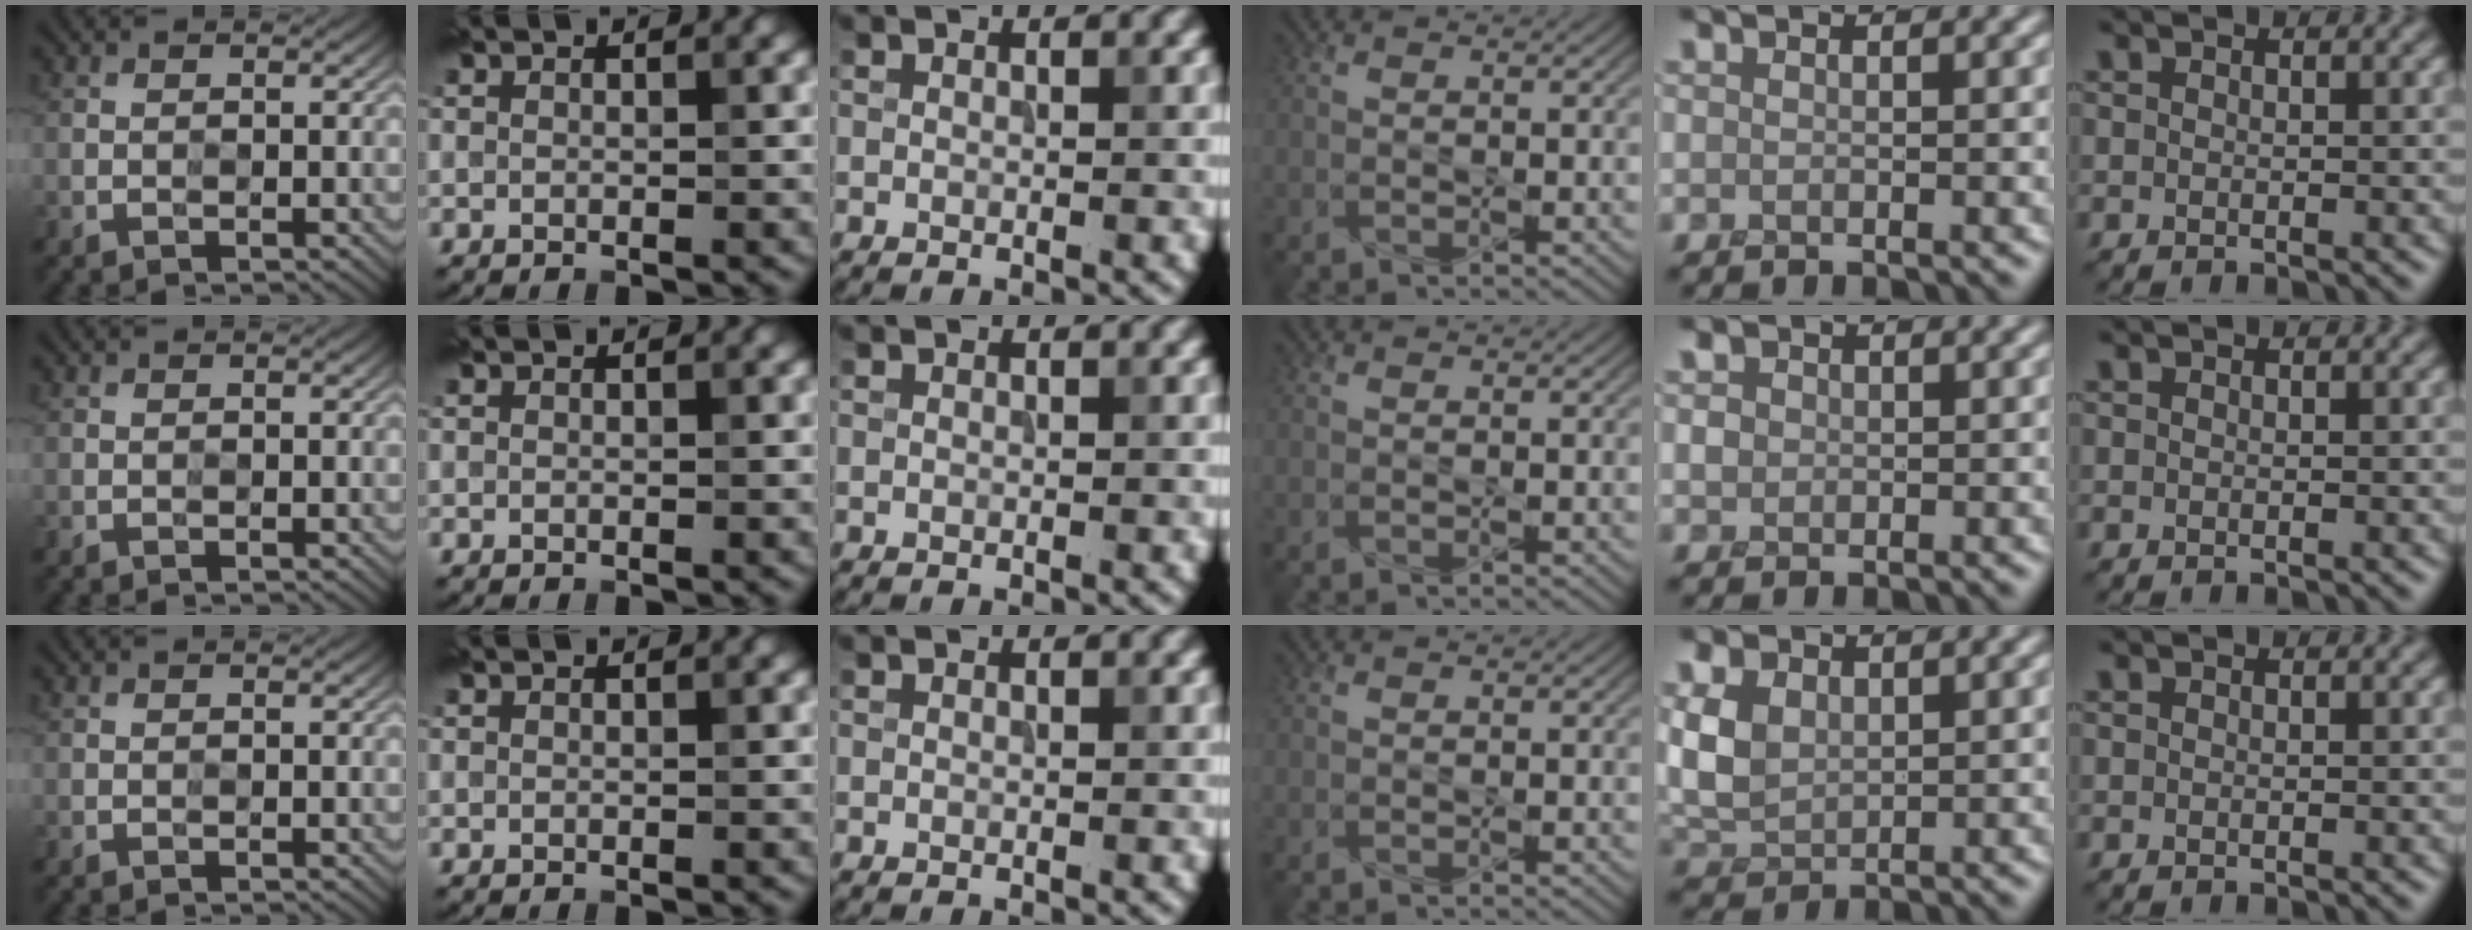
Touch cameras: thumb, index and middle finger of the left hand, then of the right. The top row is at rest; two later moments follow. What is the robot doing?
{"motion": "press", "object": "toy piano key"}